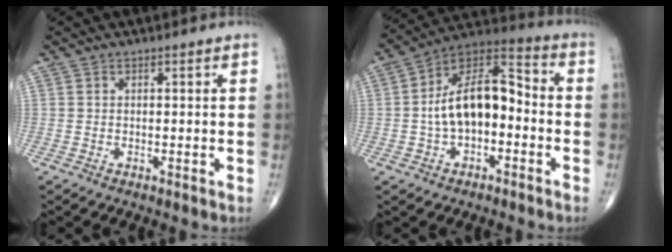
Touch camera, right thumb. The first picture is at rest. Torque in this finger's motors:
{"motor_torque": [2.27, 2.12, 1.36, -0.55, 0.15]}